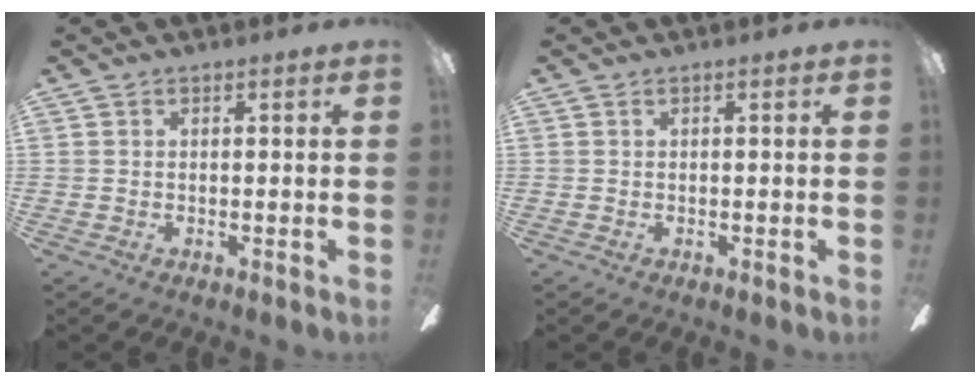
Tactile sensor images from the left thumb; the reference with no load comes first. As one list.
[{"total": 0.0}]